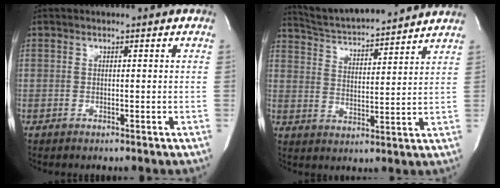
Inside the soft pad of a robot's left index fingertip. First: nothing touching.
{"total": 14.8, "force": [14.0, 0.9, 4.7], "torque": [-0.088, 0.012, 0.215]}